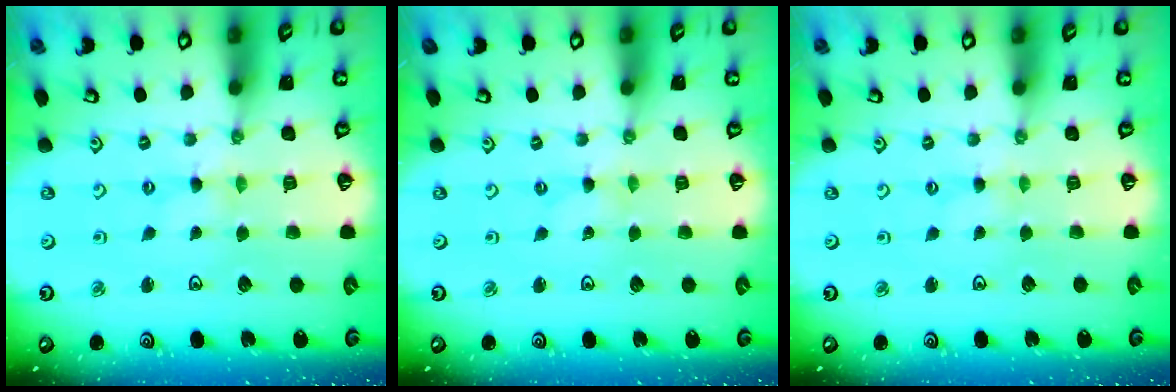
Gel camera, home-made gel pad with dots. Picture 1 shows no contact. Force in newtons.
{"total": 0.0}
{"total": 0.5, "press": 0.5, "slide": 0.2}